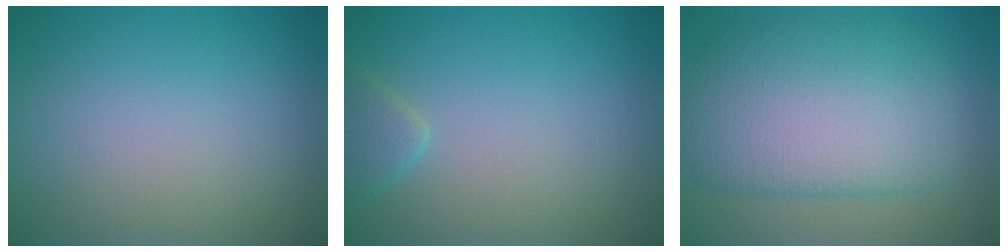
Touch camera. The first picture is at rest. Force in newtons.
{"total": 1.5, "press": 1.5, "slide": 0.2}
{"total": 7.9, "press": 7.8, "slide": 0.3}